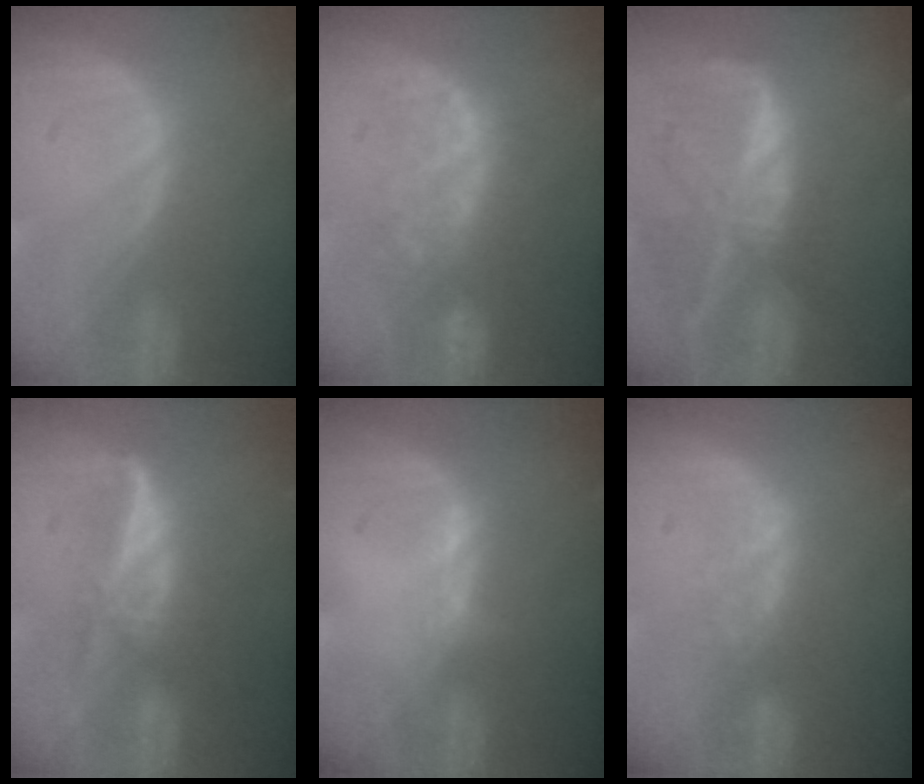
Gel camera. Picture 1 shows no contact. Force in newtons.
{"total": 8.3, "press": 7.9, "slide": 2.5}
{"total": 9.4, "press": 8.3, "slide": 4.5}
{"total": 5.8, "press": 5.2, "slide": 2.6}
{"total": 1.0, "press": 0.8, "slide": 0.5}
{"total": 2.7, "press": 2.7, "slide": 0.6}